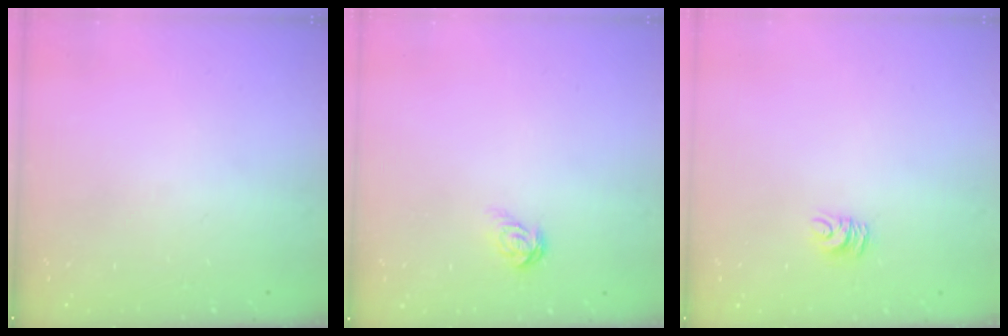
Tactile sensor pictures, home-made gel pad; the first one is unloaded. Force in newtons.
{"total": 6.4, "press": 6.4, "slide": 0.5}
{"total": 5.3, "press": 5.3, "slide": 0.3}